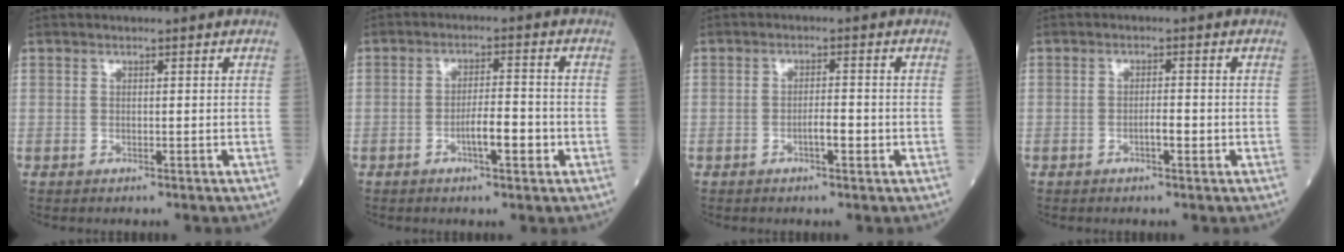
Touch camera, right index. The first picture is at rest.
{"total": 4.7, "force": [-1.8, 0.9, 4.3], "torque": [-0.070, 0.003, -0.029]}
{"total": 2.5, "force": [-0.9, 0.5, 2.3], "torque": [-0.035, 0.003, -0.015]}
{"total": 2.0, "force": [-0.7, 0.3, 1.8], "torque": [-0.027, 0.002, -0.013]}